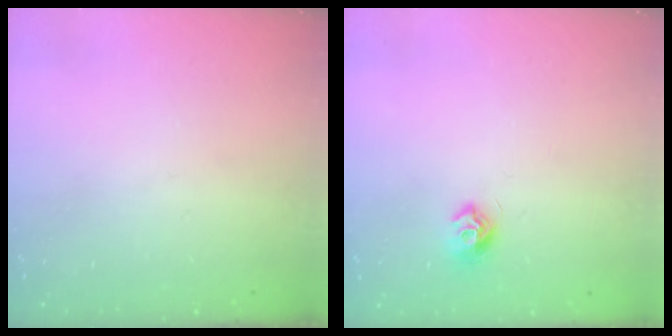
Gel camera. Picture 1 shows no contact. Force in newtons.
{"total": 7.9, "press": 7.9, "slide": 0.6}